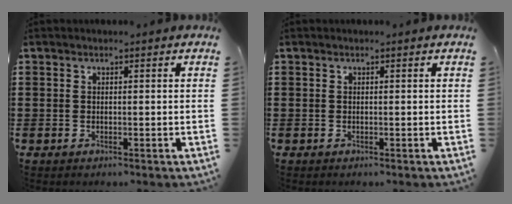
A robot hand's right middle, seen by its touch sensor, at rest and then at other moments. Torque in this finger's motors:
{"motor_torque": [0.01, -0.01, 0.00, 0.01]}